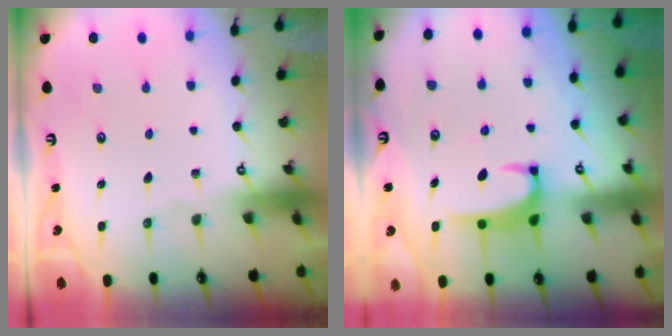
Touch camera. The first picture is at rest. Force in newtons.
{"total": 1.9, "press": 1.9, "slide": 0.3}